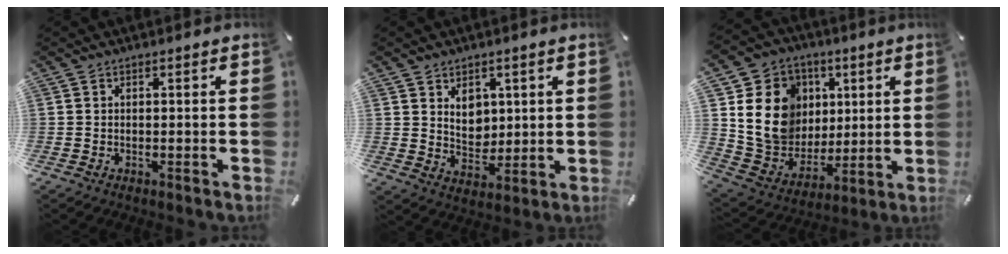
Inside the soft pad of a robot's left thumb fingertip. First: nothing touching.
{"total": 6.5, "force": [2.6, 5.4, 2.7], "torque": [-0.031, -0.014, 0.044]}
{"total": 17.1, "force": [3.8, 15.1, 7.1], "torque": [-0.129, -0.015, 0.082]}